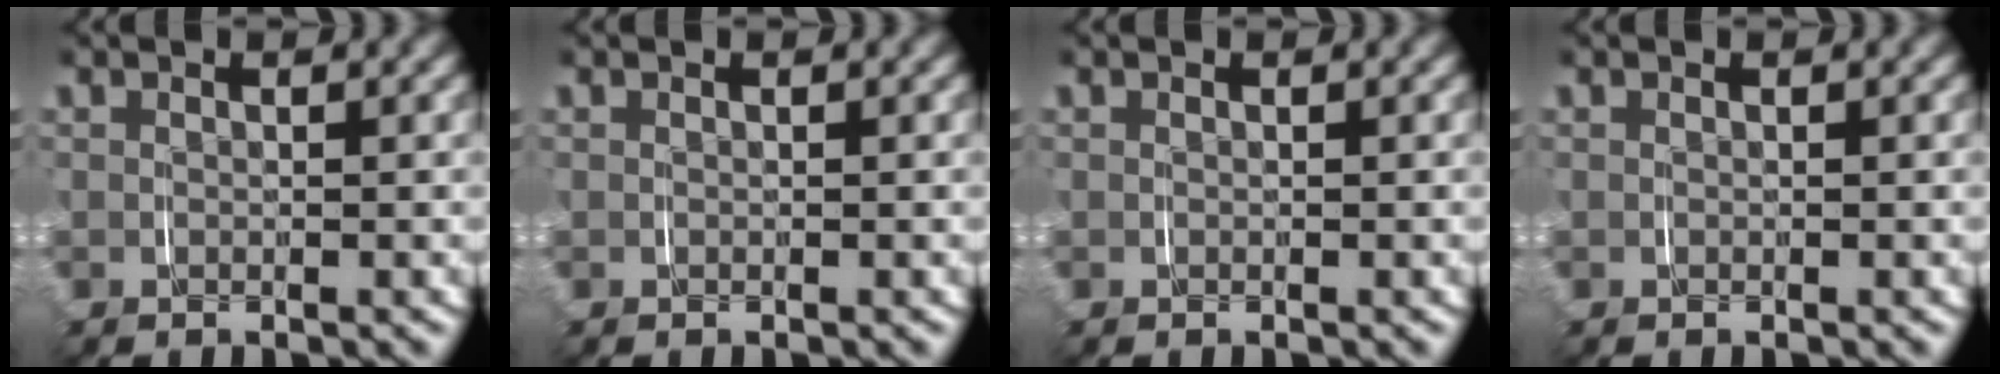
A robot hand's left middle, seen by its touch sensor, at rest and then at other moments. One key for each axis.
{"total": 0.0}
{"total": 0.0}
{"total": 0.0}